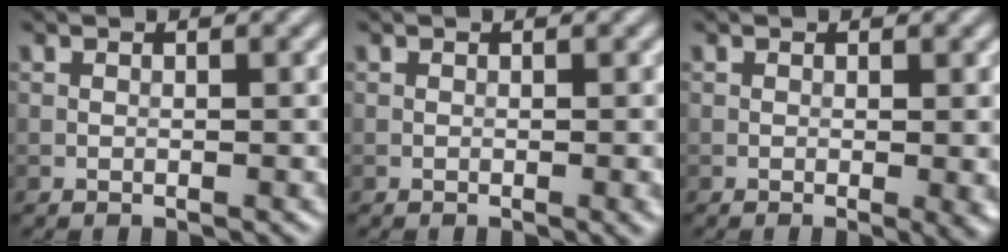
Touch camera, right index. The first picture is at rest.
{"total": 1.0, "force": [-0.2, 0.1, 0.9], "torque": [-0.012, -0.002, -0.003]}
{"total": 1.8, "force": [-0.2, 0.3, 1.8], "torque": [-0.021, -0.007, -0.005]}